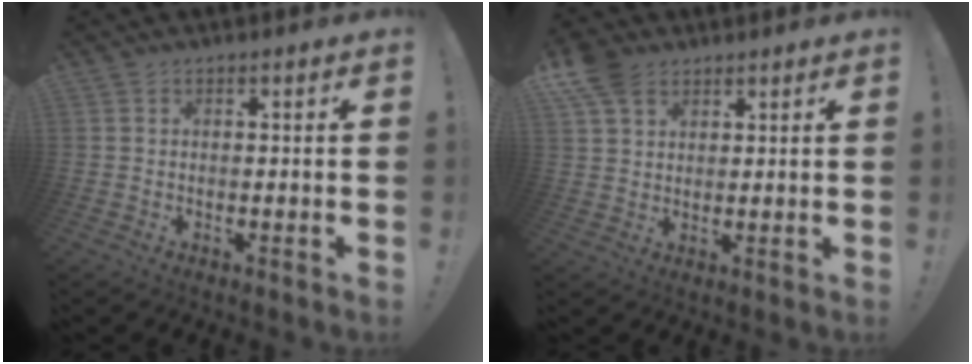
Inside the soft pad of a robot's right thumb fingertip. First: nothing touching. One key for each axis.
{"total": 7.8, "fx": 4.7, "fy": 5.1, "fz": 3.6, "tx": -0.061, "ty": -0.016, "tz": 0.093}